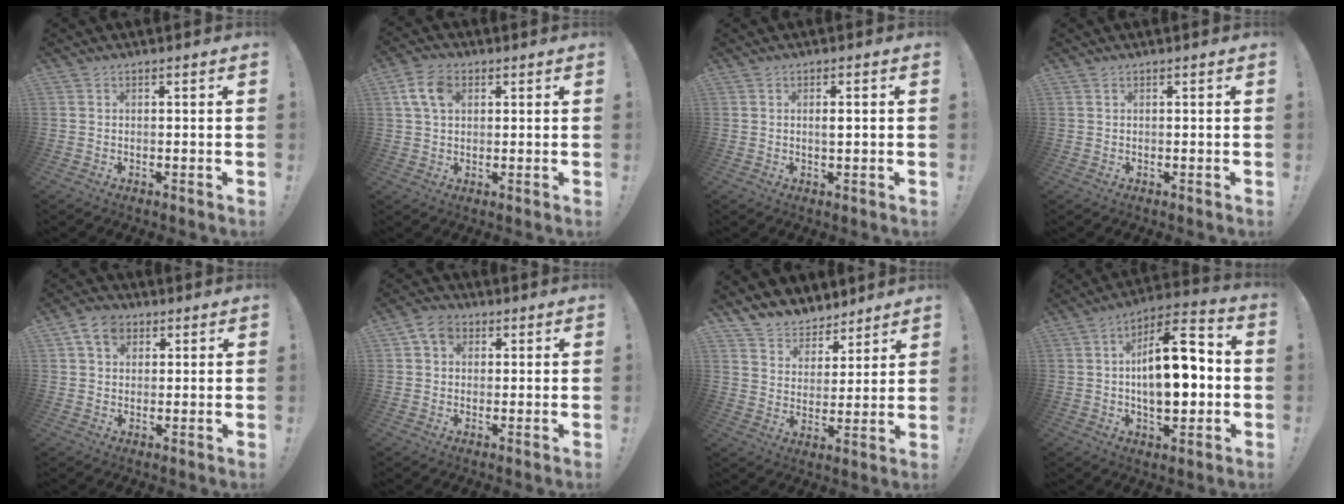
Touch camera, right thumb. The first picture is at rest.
{"total": 8.3, "force": [2.4, 5.5, 5.6], "torque": [-0.102, 0.008, 0.049]}
{"total": 1.9, "force": [0.0, 0.4, 1.8], "torque": [-0.023, -0.003, -0.003]}
{"total": 0.0}
{"total": 7.4, "force": [3.3, 5.4, 3.8], "torque": [-0.062, 0.000, 0.063]}
{"total": 5.8, "force": [2.2, 4.5, 3.0], "torque": [-0.050, 0.003, 0.042]}
{"total": 7.3, "force": [5.8, 4.4, 0.4], "torque": [-0.013, -0.054, 0.114]}
{"total": 17.5, "force": [-0.5, 8.6, 15.2], "torque": [-0.234, 0.007, -0.011]}